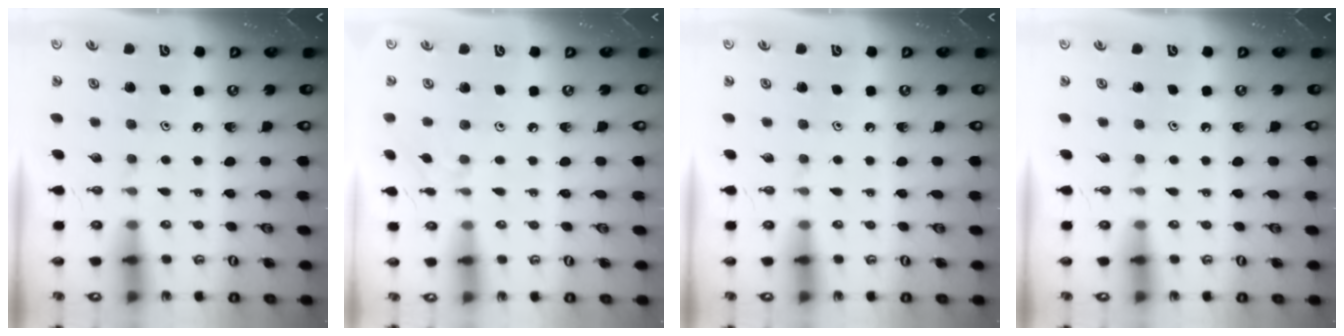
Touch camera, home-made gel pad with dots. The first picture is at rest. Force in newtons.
{"total": 2.9, "press": 2.8, "slide": 0.6}
{"total": 0.0}
{"total": 0.0}